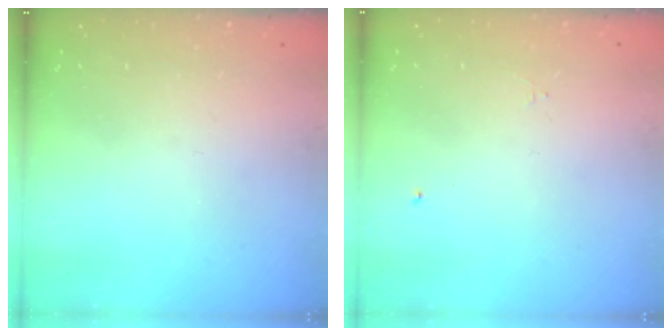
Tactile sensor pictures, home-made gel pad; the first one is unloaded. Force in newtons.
{"total": 0.6, "press": 0.5, "slide": 0.2}